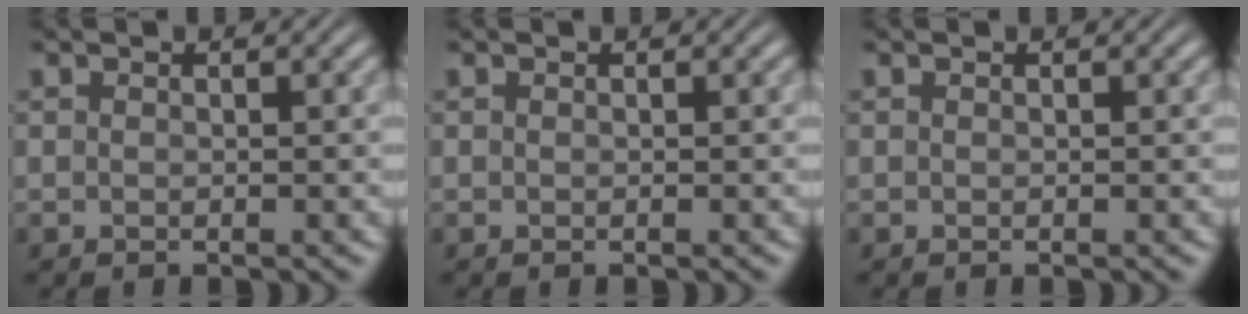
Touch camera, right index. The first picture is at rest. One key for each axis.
{"total": 0.0}
{"total": 0.0}